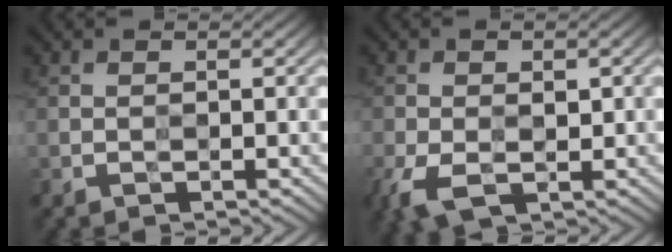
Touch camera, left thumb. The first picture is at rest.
{"total": 5.5, "force": [-1.7, 3.2, 4.1], "torque": [-0.093, -0.011, -0.032]}